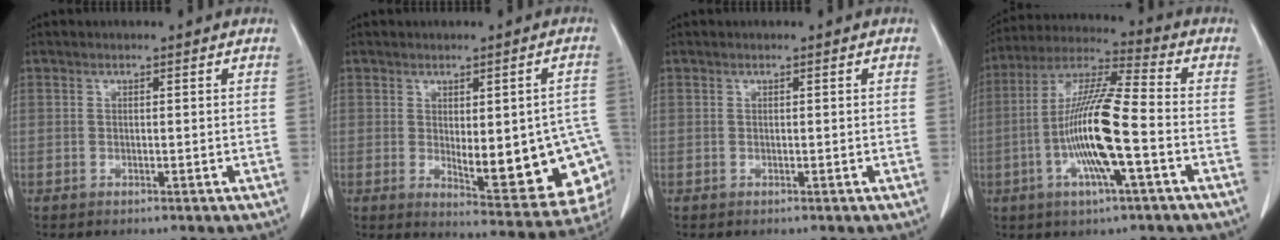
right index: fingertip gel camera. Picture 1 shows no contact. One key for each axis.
{"total": 16.5, "fx": -2.9, "fy": 5.3, "fz": 15.4, "tx": -0.124, "ty": 0.007, "tz": -0.016}
{"total": 0.0}
{"total": 14.4, "fx": -3.3, "fy": 1.0, "fz": 13.9, "tx": -0.275, "ty": 0.000, "tz": -0.069}